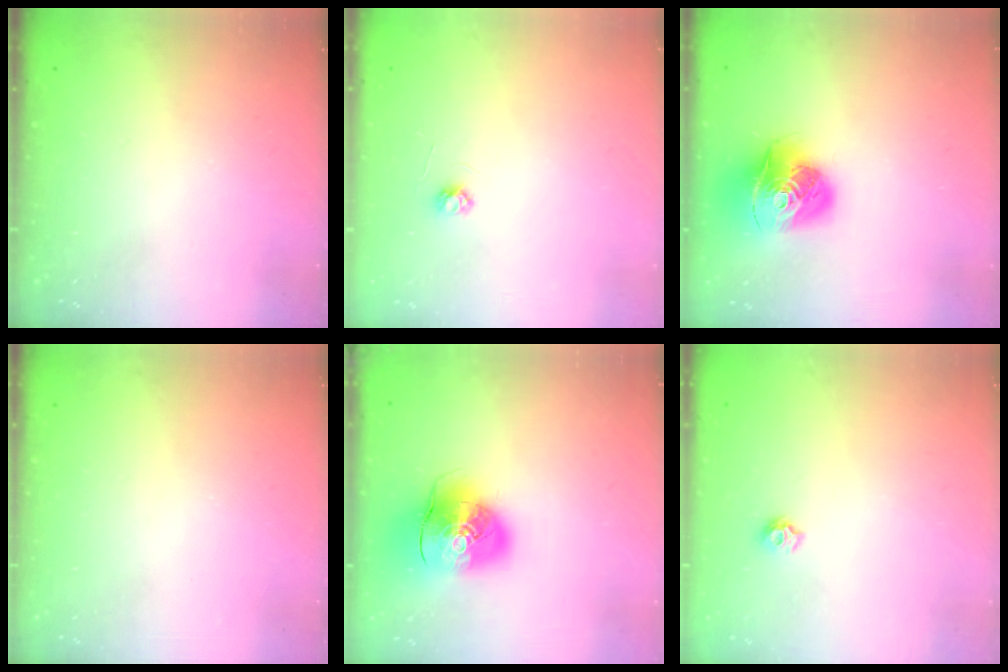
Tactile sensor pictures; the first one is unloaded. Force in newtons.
{"total": 3.1, "press": 3.1, "slide": 0.4}
{"total": 16.4, "press": 16.3, "slide": 1.8}
{"total": 0.0}
{"total": 12.5, "press": 12.3, "slide": 2.1}
{"total": 5.7, "press": 5.7, "slide": 0.6}